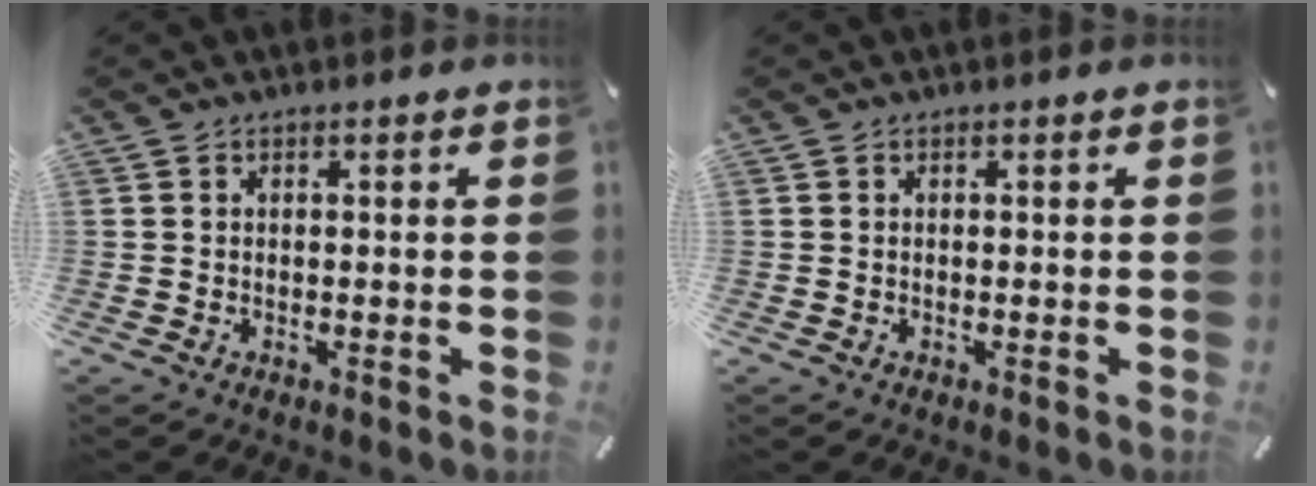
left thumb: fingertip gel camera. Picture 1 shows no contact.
{"total": 0.0}